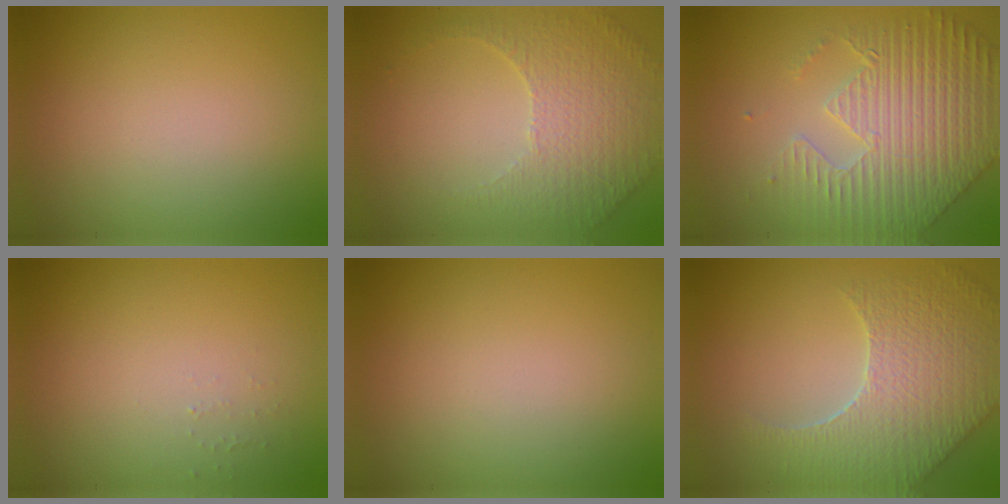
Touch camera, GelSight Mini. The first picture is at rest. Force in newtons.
{"total": 5.2, "press": 3.6, "slide": 3.8}
{"total": 6.7, "press": 5.7, "slide": 3.6}
{"total": 0.5, "press": 0.5, "slide": 0.1}
{"total": 0.0}
{"total": 7.9, "press": 5.9, "slide": 5.3}